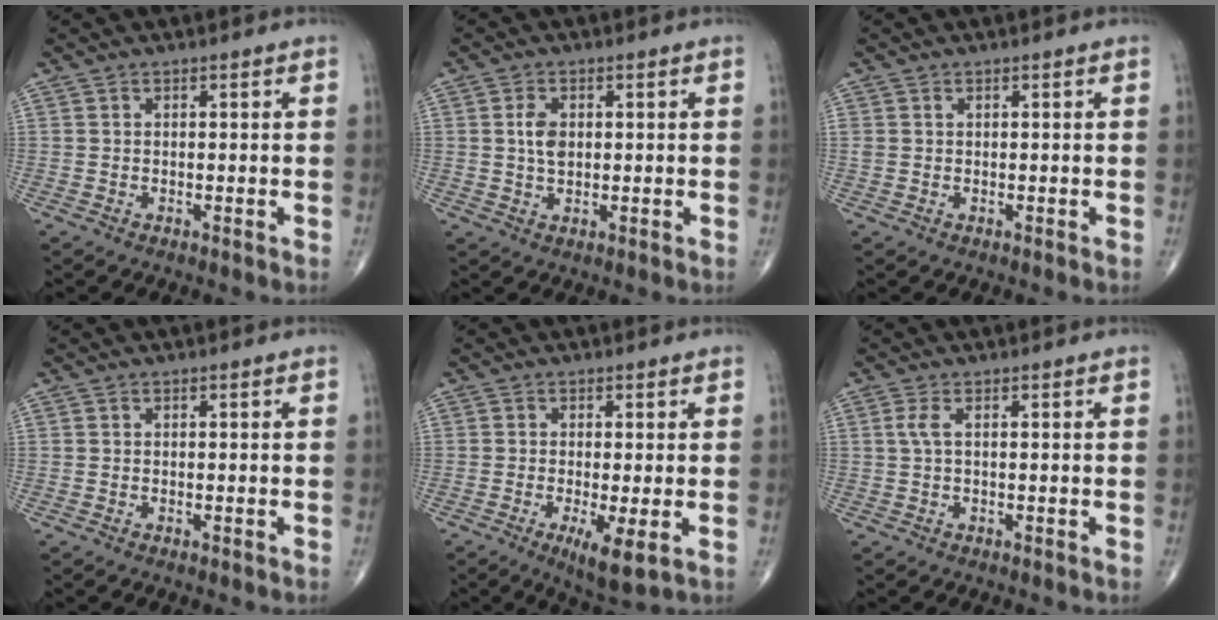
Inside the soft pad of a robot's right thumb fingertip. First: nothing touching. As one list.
[{"total": 2.7, "force": [0.4, 1.7, 2.0], "torque": [-0.032, -0.001, 0.006]}, {"total": 1.0, "force": [0.4, 0.7, 0.5], "torque": [-0.008, 0.004, 0.010]}, {"total": 0.0}, {"total": 6.2, "force": [-1.9, 1.4, 5.8], "torque": [-0.102, -0.019, -0.031]}, {"total": 1.7, "force": [0.2, 0.3, 1.6], "torque": [-0.050, 0.005, 0.007]}]